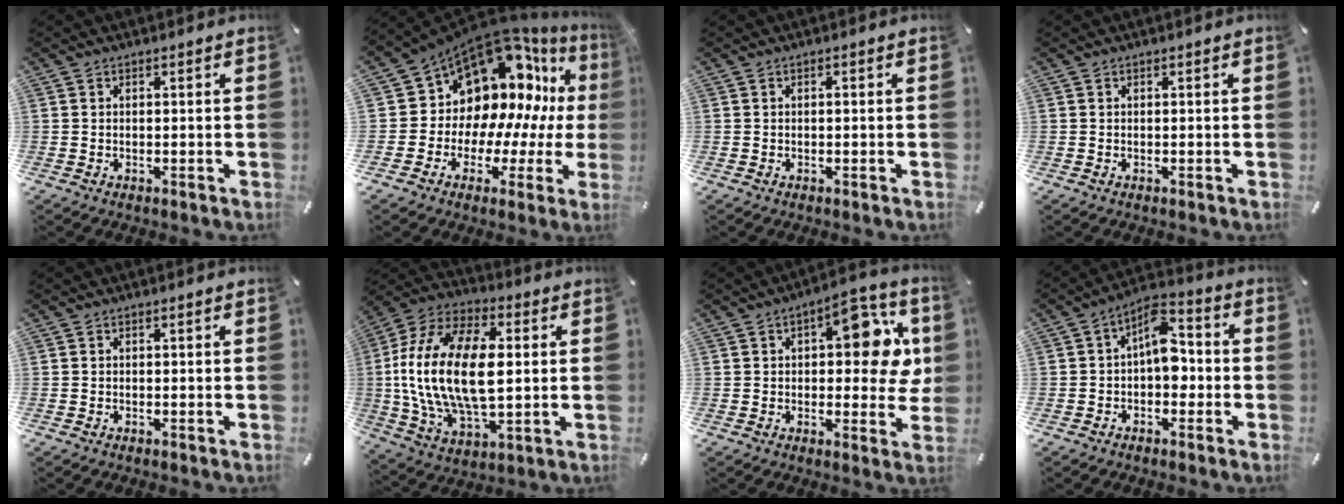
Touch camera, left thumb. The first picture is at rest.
{"total": 15.9, "force": [9.0, 11.6, 6.2], "torque": [-0.091, -0.105, 0.181]}
{"total": 0.5, "force": [0.0, 0.2, 0.5], "torque": [-0.011, -0.002, 0.000]}
{"total": 0.0}
{"total": 0.0}
{"total": 21.8, "force": [1.0, 12.4, 17.9], "torque": [-0.396, 0.001, 0.013]}
{"total": 15.0, "force": [3.7, 7.2, 12.6], "torque": [-0.151, -0.014, 0.056]}
{"total": 9.0, "force": [-0.3, 5.5, 7.1], "torque": [-0.095, 0.005, -0.008]}